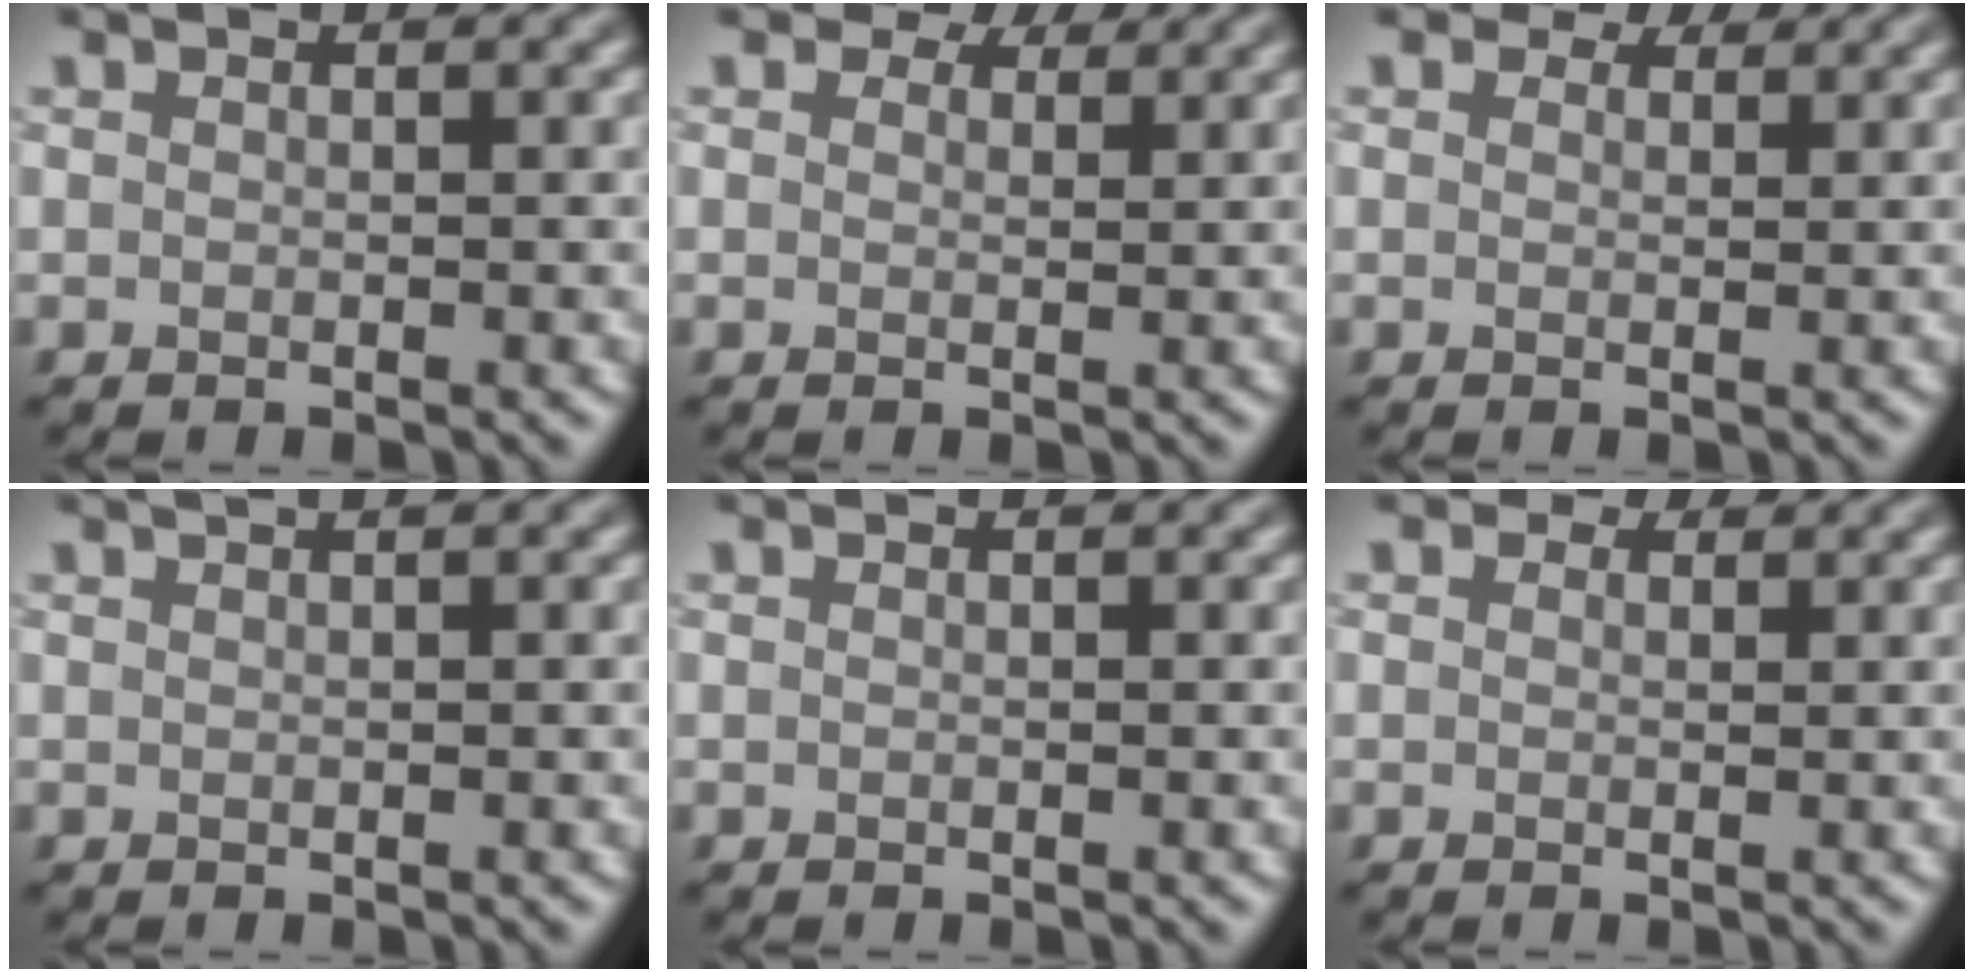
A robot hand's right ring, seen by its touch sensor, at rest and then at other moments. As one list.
[{"total": 3.3, "force": [2.6, 1.5, 1.4], "torque": [-0.027, -0.001, 0.028]}, {"total": 2.8, "force": [2.2, 1.3, 1.1], "torque": [-0.022, -0.002, 0.021]}, {"total": 1.3, "force": [0.9, 0.4, 0.9], "torque": [-0.009, 0.000, 0.006]}, {"total": 0.0}, {"total": 1.6, "force": [1.1, 1.0, 0.7], "torque": [-0.013, -0.004, 0.007]}]